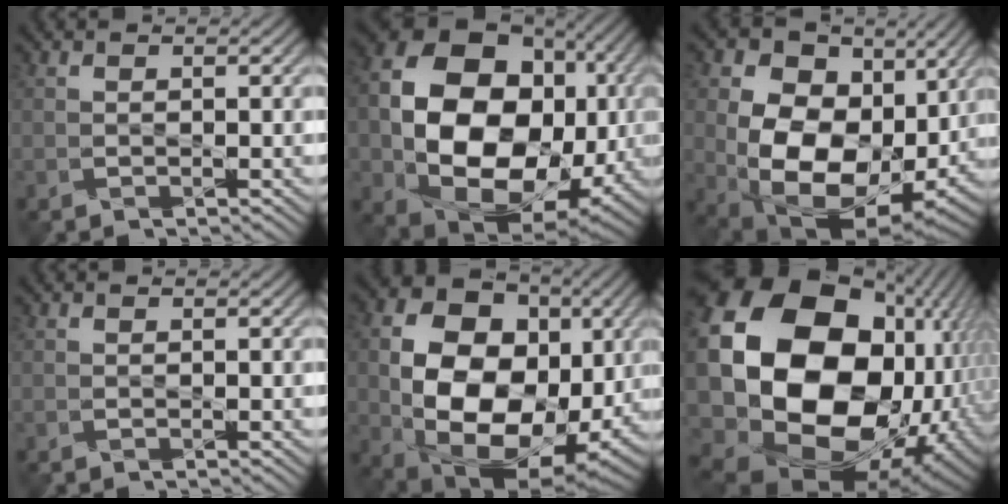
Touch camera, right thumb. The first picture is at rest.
{"total": 20.7, "force": [-1.2, 15.4, 13.8], "torque": [-0.281, -0.047, 0.017]}
{"total": 18.1, "force": [1.0, 13.3, 12.1], "torque": [-0.228, -0.040, 0.041]}
{"total": 0.0}
{"total": 18.4, "force": [-1.0, 13.4, 12.6], "torque": [-0.256, -0.046, 0.000]}
{"total": 24.0, "force": [1.4, 18.3, 15.5], "torque": [-0.364, -0.068, 0.070]}